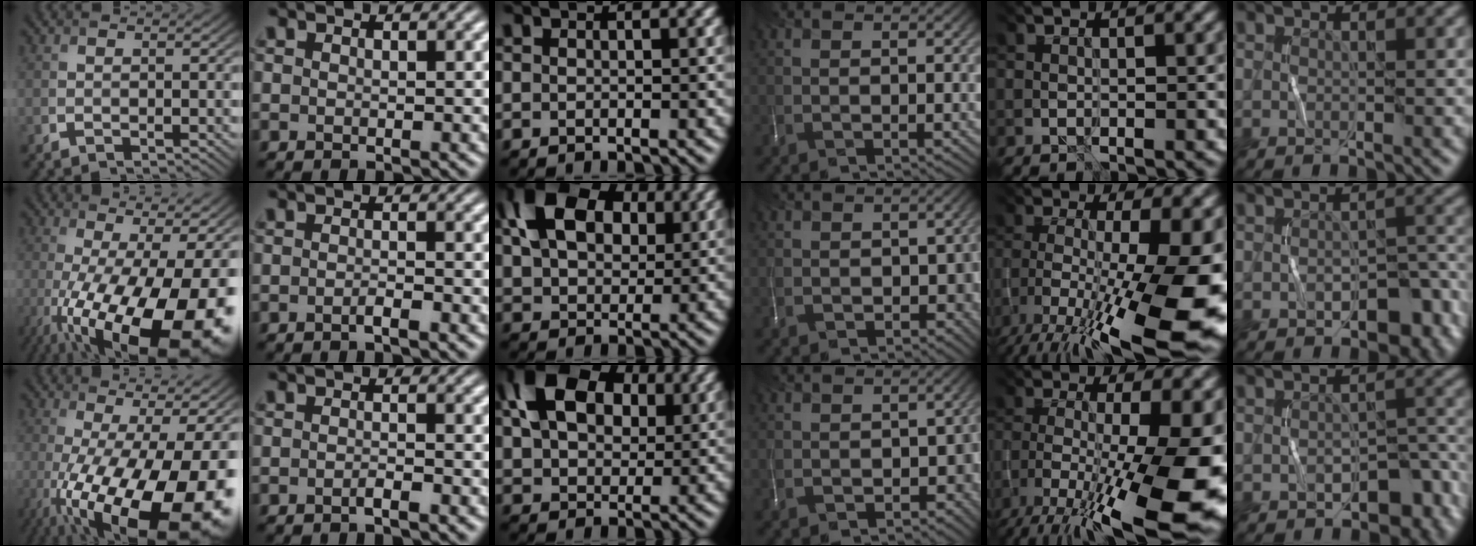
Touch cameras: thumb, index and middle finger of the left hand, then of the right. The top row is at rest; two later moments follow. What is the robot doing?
{"motion": "wrap", "object": "string"}